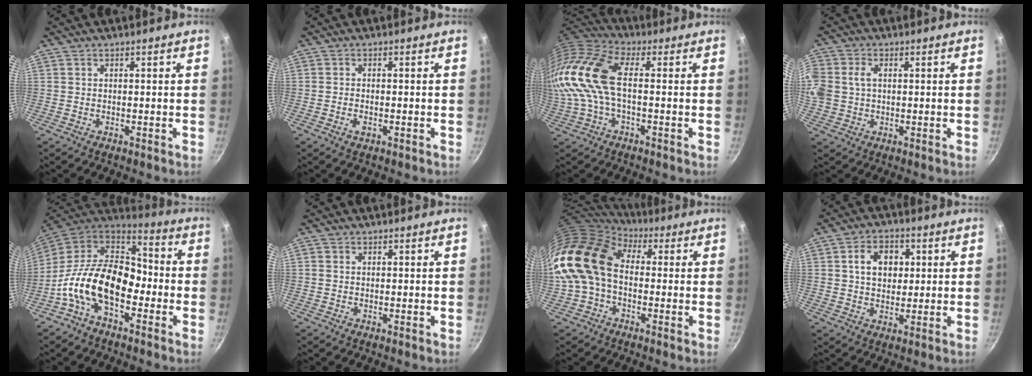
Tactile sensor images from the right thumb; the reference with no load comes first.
{"total": 1.7, "force": [-0.7, 0.8, 1.3], "torque": [-0.033, 0.002, -0.016]}
{"total": 17.6, "force": [0.3, 9.0, 15.1], "torque": [-0.331, 0.023, -0.011]}
{"total": 7.4, "force": [1.0, 5.8, 4.5], "torque": [-0.093, 0.010, 0.013]}
{"total": 18.1, "force": [-5.4, 10.8, 13.5], "torque": [-0.210, 0.052, -0.125]}
{"total": 0.6, "force": [0.1, 0.5, 0.2], "torque": [-0.005, 0.003, 0.000]}
{"total": 15.6, "force": [0.5, 11.2, 10.9], "torque": [-0.194, 0.031, -0.007]}
{"total": 7.8, "force": [1.7, 5.9, 4.8], "torque": [-0.055, 0.005, 0.024]}